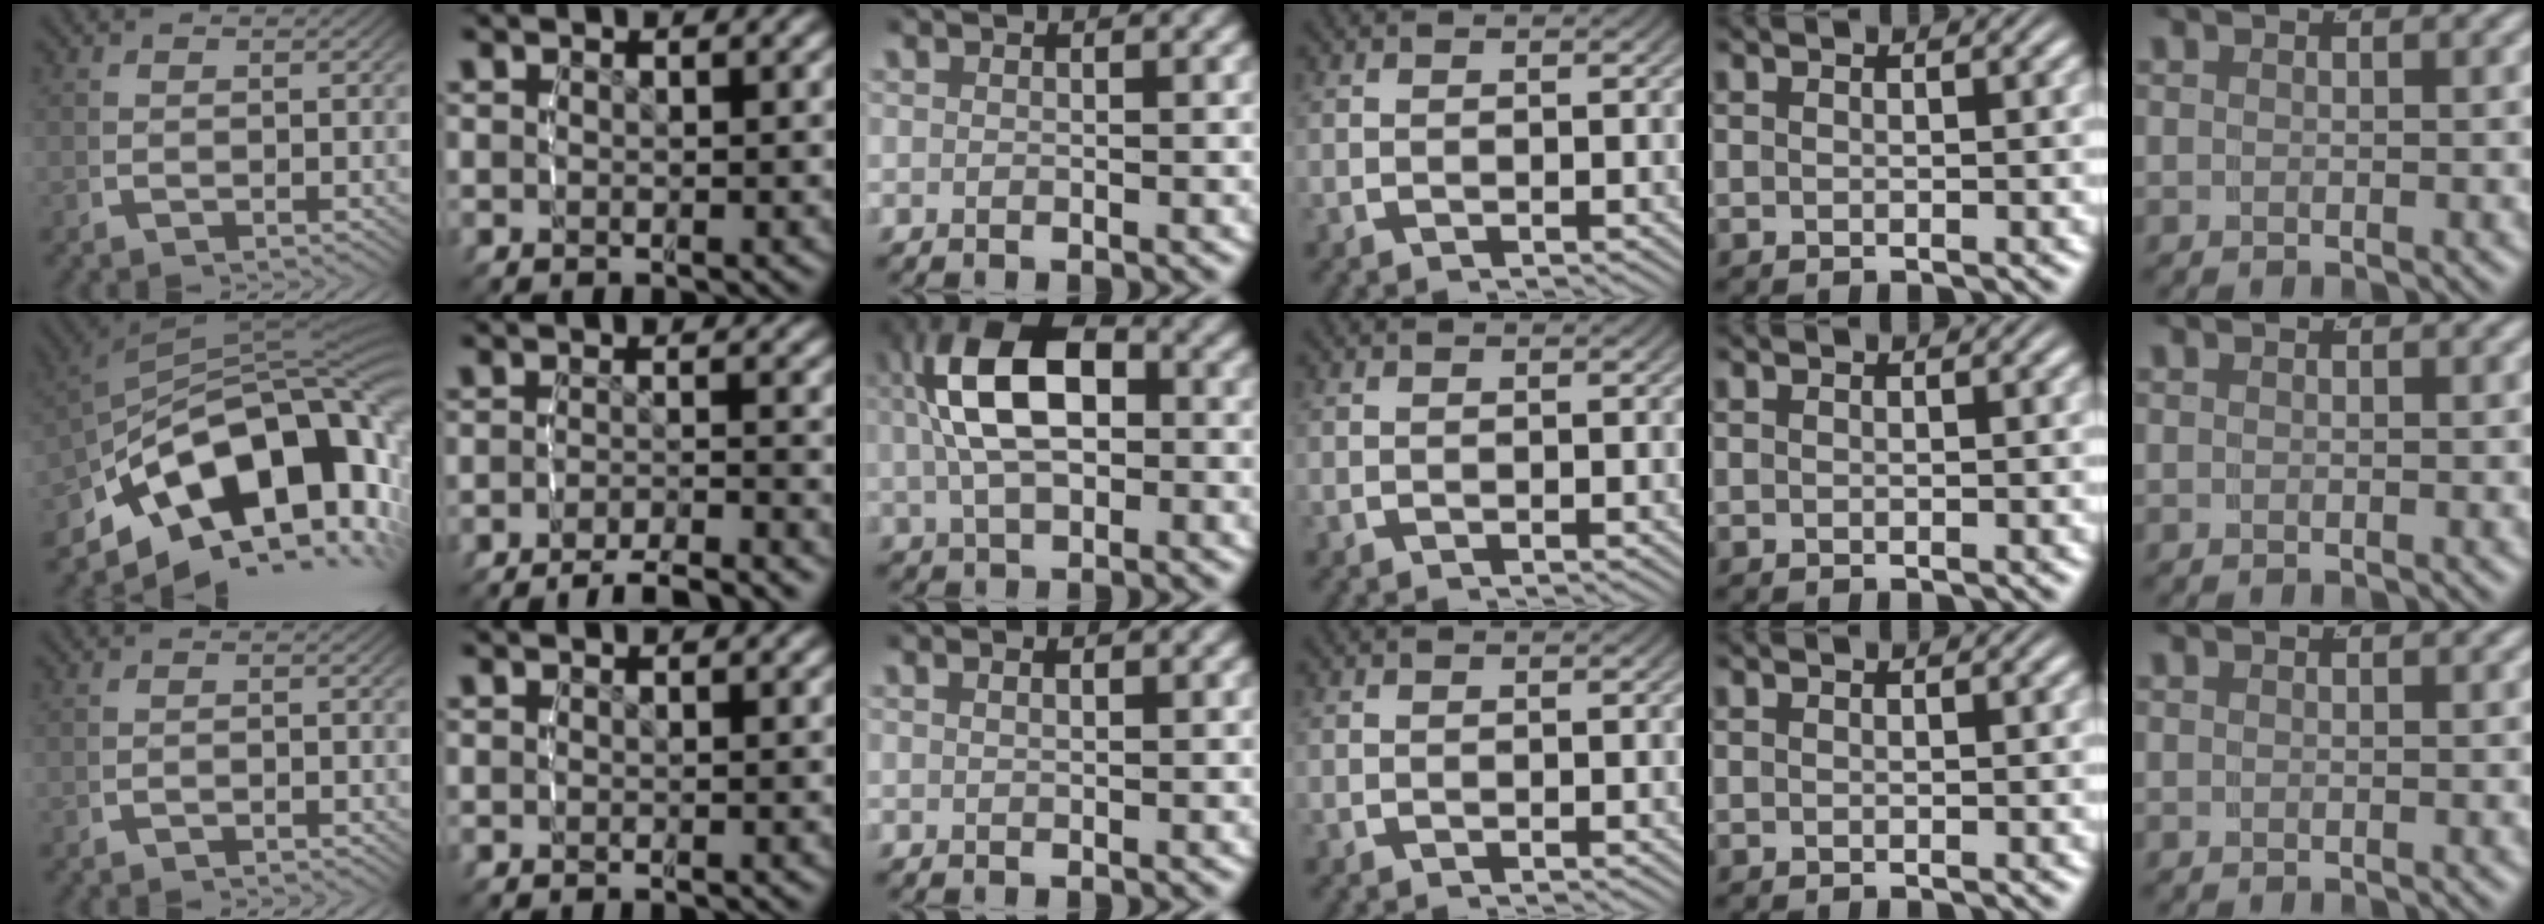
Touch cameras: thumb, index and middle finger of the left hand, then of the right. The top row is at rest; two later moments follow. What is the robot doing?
{"motion": "lift_and_place", "object": "legos"}